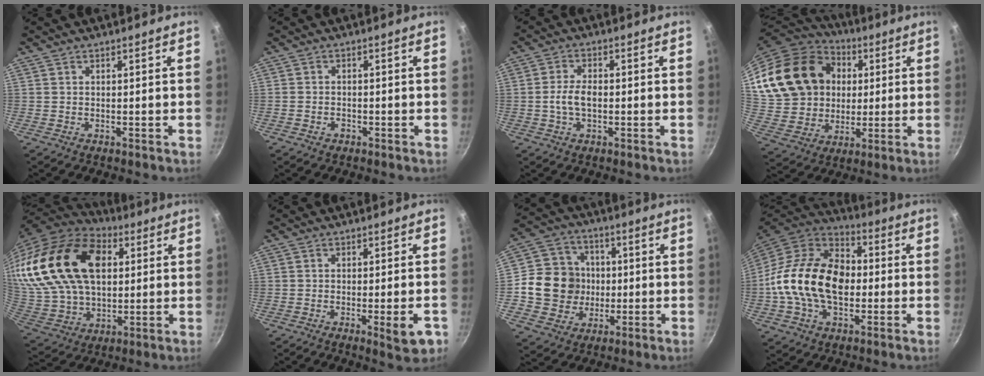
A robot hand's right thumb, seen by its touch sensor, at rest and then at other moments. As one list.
[{"total": 1.3, "force": [-0.9, 0.8, 0.5], "torque": [-0.010, 0.008, -0.015]}, {"total": 4.5, "force": [-0.6, 2.3, 3.8], "torque": [-0.072, 0.012, -0.015]}, {"total": 24.2, "force": [6.0, 19.2, 13.4], "torque": [-0.232, 0.019, 0.125]}, {"total": 30.4, "force": [8.8, 19.6, 21.5], "torque": [-0.418, 0.000, 0.162]}, {"total": 6.0, "force": [-2.2, 1.2, 5.5], "torque": [-0.063, -0.001, -0.028]}, {"total": 13.3, "force": [-0.4, 12.4, 5.0], "torque": [-0.059, 0.022, -0.013]}, {"total": 21.6, "force": [-1.2, 14.5, 16.0], "torque": [-0.256, 0.033, -0.034]}]